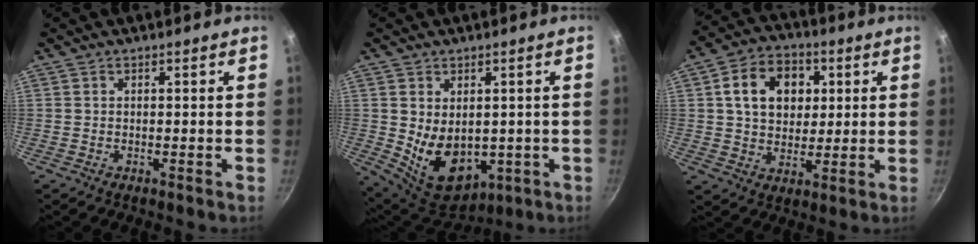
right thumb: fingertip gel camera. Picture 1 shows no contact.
{"total": 11.9, "force": [-0.4, 8.2, 8.5], "torque": [-0.117, -0.021, 0.024]}
{"total": 13.0, "force": [3.3, 9.9, 7.8], "torque": [-0.100, 0.008, 0.048]}